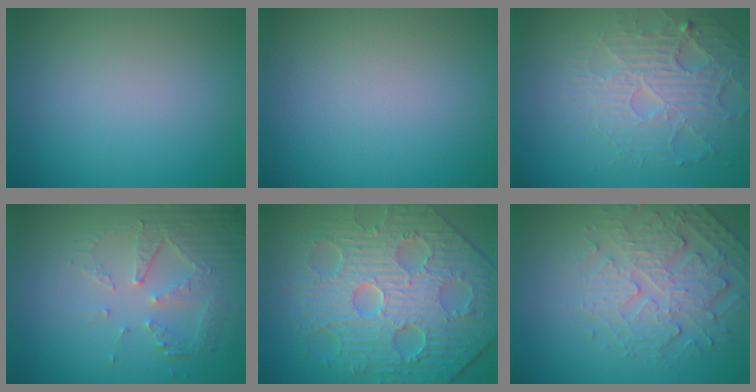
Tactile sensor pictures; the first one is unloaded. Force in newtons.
{"total": 0.0}
{"total": 4.9, "press": 4.2, "slide": 2.5}
{"total": 5.3, "press": 3.7, "slide": 3.8}
{"total": 9.3, "press": 7.4, "slide": 5.6}
{"total": 4.9, "press": 3.7, "slide": 3.2}